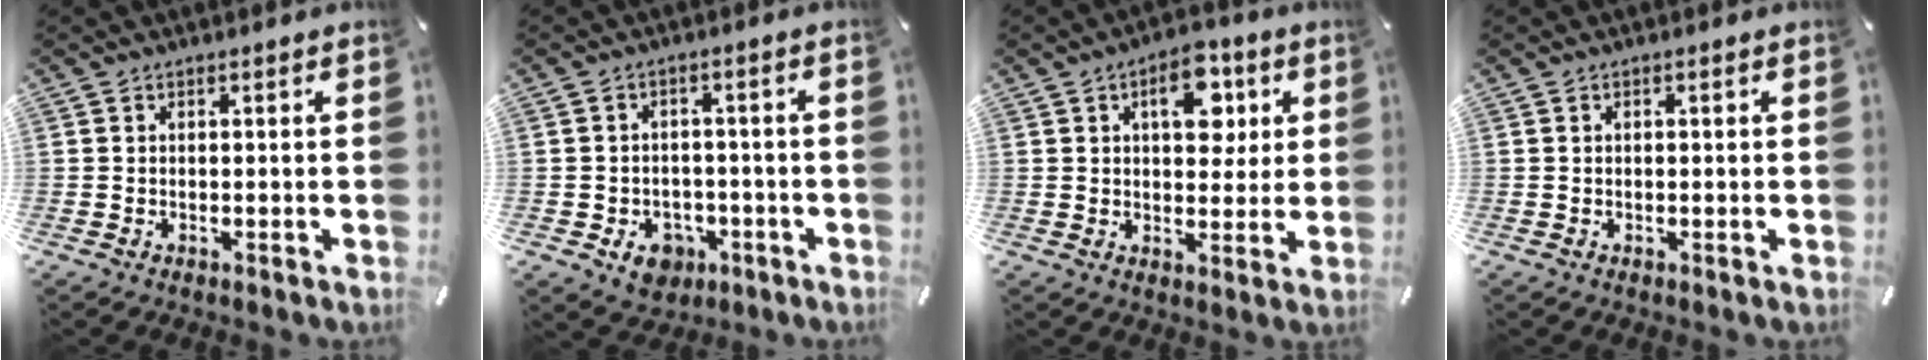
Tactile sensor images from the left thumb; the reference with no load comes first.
{"total": 6.5, "force": [-2.8, 5.2, 2.6], "torque": [-0.039, 0.014, -0.052]}
{"total": 11.1, "force": [3.8, 6.7, 8.1], "torque": [-0.101, -0.004, 0.061]}
{"total": 0.6, "force": [0.0, 0.3, 0.5], "torque": [-0.009, 0.001, -0.001]}